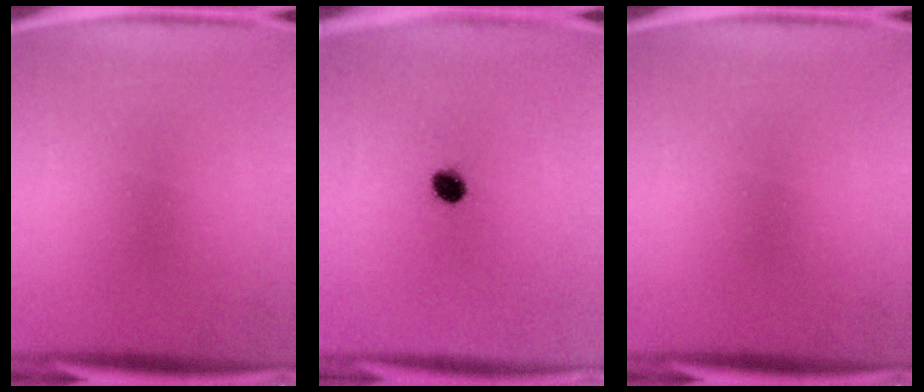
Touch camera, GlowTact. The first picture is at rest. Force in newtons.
{"total": 3.5}
{"total": 0.0}